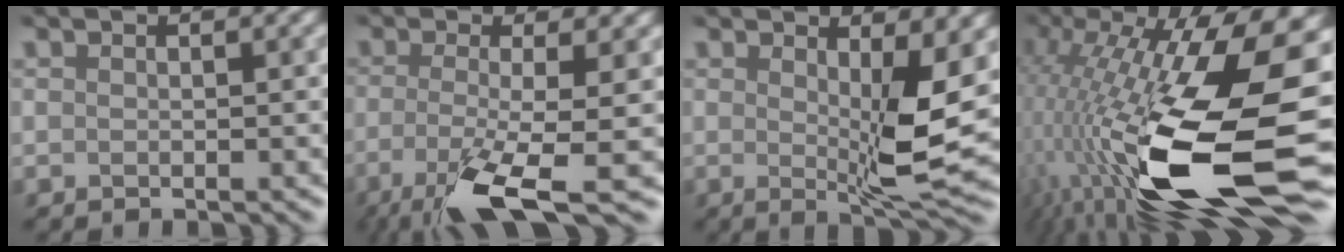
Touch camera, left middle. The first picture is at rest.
{"total": 7.6, "force": [-5.1, 0.8, 5.6], "torque": [-0.128, -0.020, -0.084]}
{"total": 4.8, "force": [-0.1, 0.0, 4.8], "torque": [-0.093, -0.019, 0.015]}
{"total": 16.7, "force": [-4.7, 5.2, 15.2], "torque": [-0.328, 0.000, -0.071]}